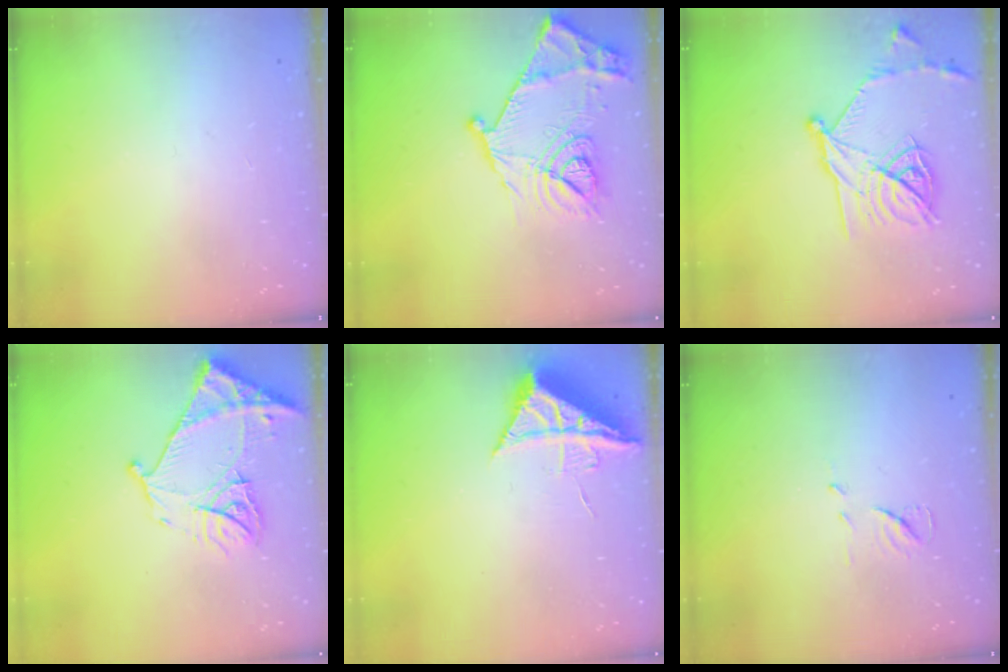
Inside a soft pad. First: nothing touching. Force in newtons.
{"total": 19.0, "press": 19.0, "slide": 0.7}
{"total": 17.6, "press": 17.6, "slide": 0.9}
{"total": 15.0, "press": 14.9, "slide": 1.6}
{"total": 7.7, "press": 7.7, "slide": 0.4}
{"total": 7.0, "press": 7.0, "slide": 0.3}